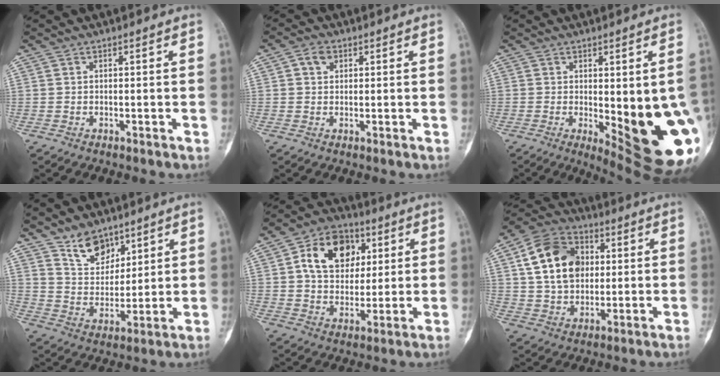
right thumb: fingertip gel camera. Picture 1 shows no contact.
{"total": 2.9, "force": [1.1, 2.3, 1.6], "torque": [-0.017, 0.003, 0.017]}
{"total": 19.6, "force": [-3.5, 6.4, 18.2], "torque": [-0.177, -0.016, -0.016]}
{"total": 8.8, "force": [6.2, 5.1, 3.5], "torque": [-0.029, -0.048, 0.118]}
{"total": 14.4, "force": [4.3, 10.4, 9.0], "torque": [-0.112, -0.002, 0.067]}
{"total": 15.0, "force": [3.4, 11.1, 9.6], "torque": [-0.142, 0.007, 0.054]}